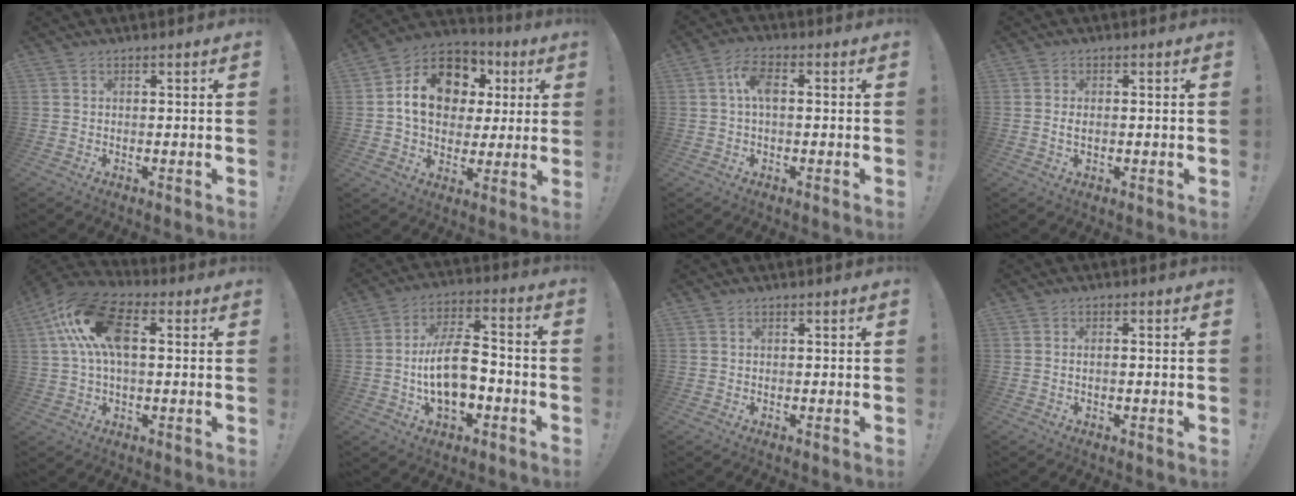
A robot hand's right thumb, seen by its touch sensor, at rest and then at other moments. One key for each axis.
{"total": 16.5, "fx": 3.9, "fy": 12.7, "fz": 9.7, "tx": -0.142, "ty": -0.003, "tz": 0.081}
{"total": 6.1, "fx": 0.6, "fy": 2.8, "fz": 5.4, "tx": -0.107, "ty": 0.013, "tz": 0.010}
{"total": 1.6, "fx": -0.2, "fy": 0.6, "fz": 1.4, "tx": -0.023, "ty": 0.002, "tz": -0.005}
{"total": 16.6, "fx": 3.9, "fy": 9.3, "fz": 13.3, "tx": -0.247, "ty": 0.007, "tz": 0.069}
{"total": 14.9, "fx": -3.4, "fy": 8.0, "fz": 12.1, "tx": -0.232, "ty": 0.014, "tz": -0.065}
{"total": 0.0}
{"total": 1.3, "fx": -0.5, "fy": 0.1, "fz": 1.2, "tx": -0.026, "ty": 0.004, "tz": -0.009}